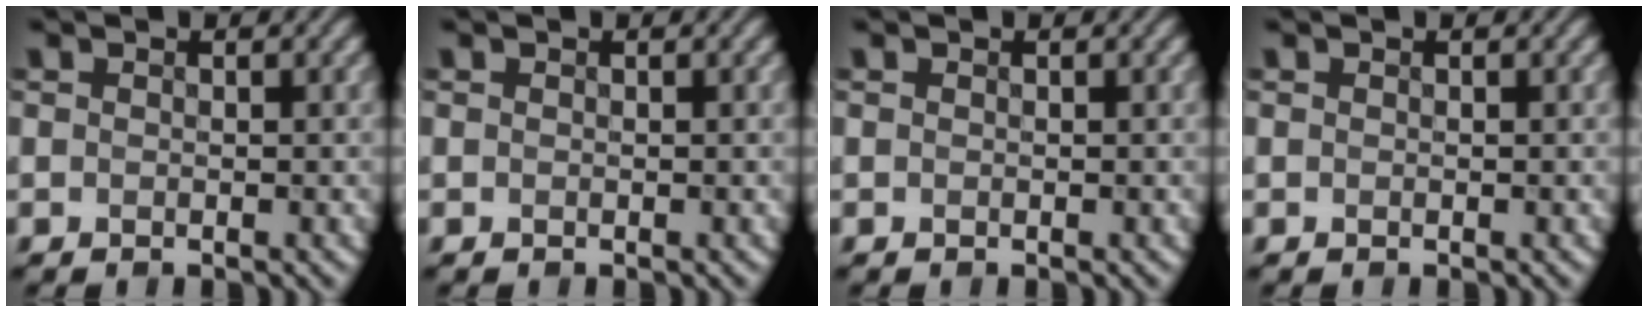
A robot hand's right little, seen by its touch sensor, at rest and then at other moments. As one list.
[{"total": 0.0}, {"total": 0.0}, {"total": 0.0}]